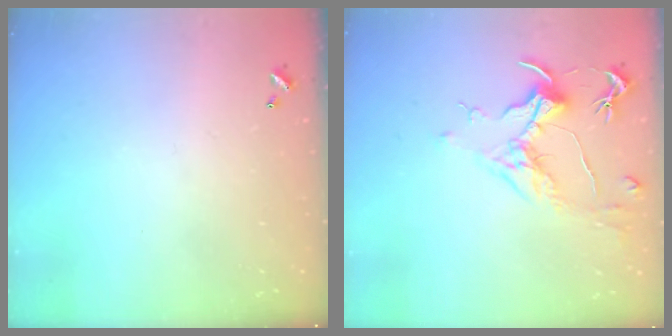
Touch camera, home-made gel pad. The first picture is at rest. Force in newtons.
{"total": 1.6, "press": 1.4, "slide": 0.8}